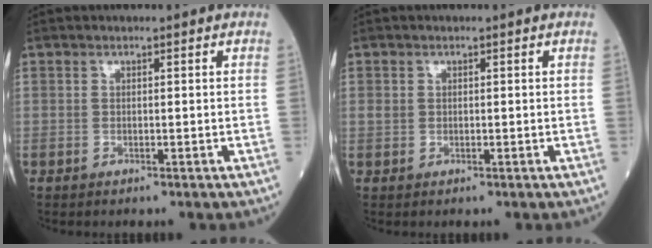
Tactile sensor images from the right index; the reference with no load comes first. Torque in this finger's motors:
{"motor_torque": [0.01, 0.01, 0.11, 0.02]}